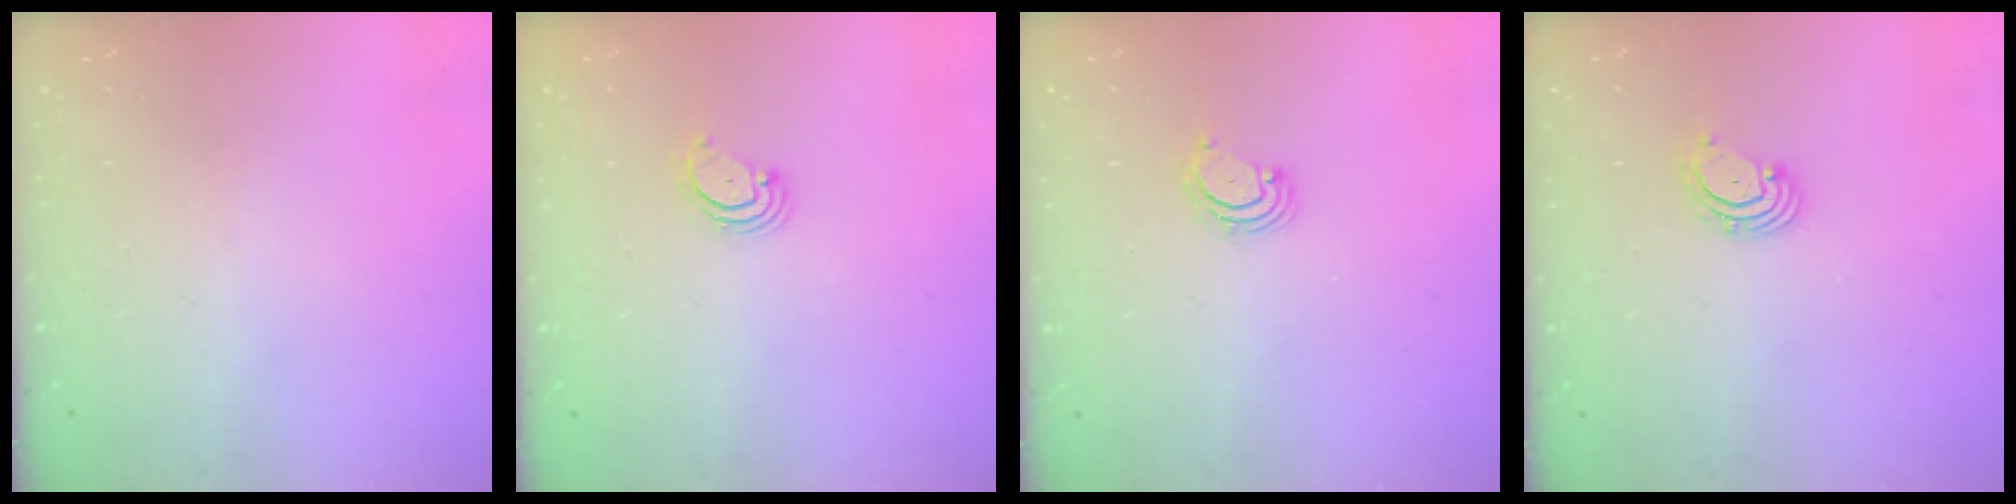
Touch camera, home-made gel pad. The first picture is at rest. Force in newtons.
{"total": 2.7, "press": 2.7, "slide": 0.3}
{"total": 3.1, "press": 3.1, "slide": 0.5}
{"total": 1.8, "press": 1.7, "slide": 0.7}